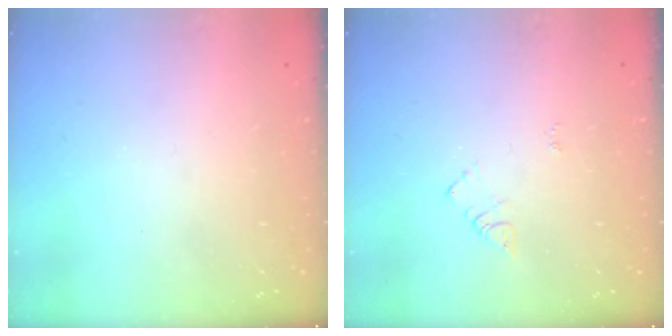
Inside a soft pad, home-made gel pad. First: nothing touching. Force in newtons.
{"total": 5.4, "press": 5.4, "slide": 0.5}